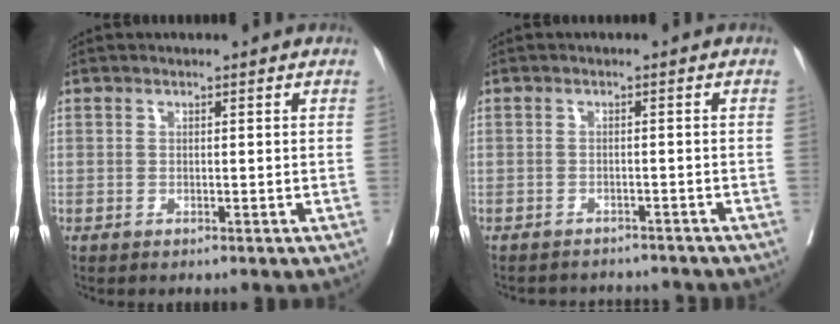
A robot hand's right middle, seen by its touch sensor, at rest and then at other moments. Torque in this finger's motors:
{"motor_torque": [0.33, -0.52, 0.04, 0.03]}